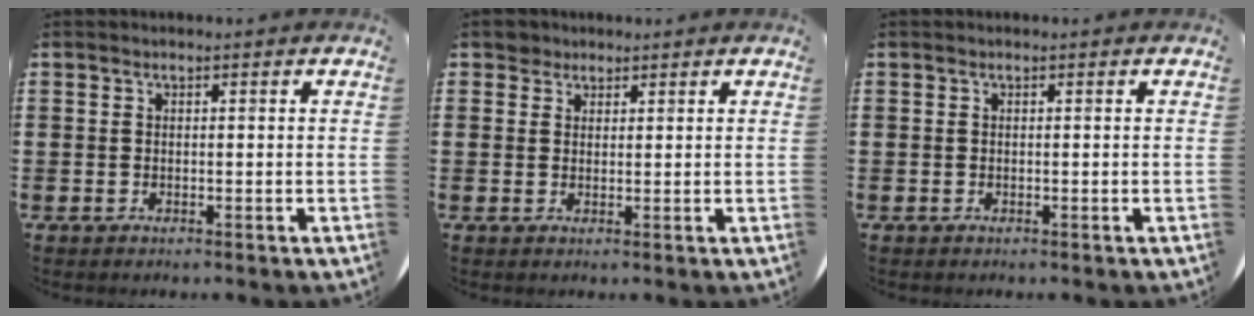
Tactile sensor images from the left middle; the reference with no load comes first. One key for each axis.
{"total": 2.2, "fx": 1.8, "fy": 1.2, "fz": 0.1, "tx": 0.002, "ty": 0.001, "tz": 0.035}
{"total": 0.0}